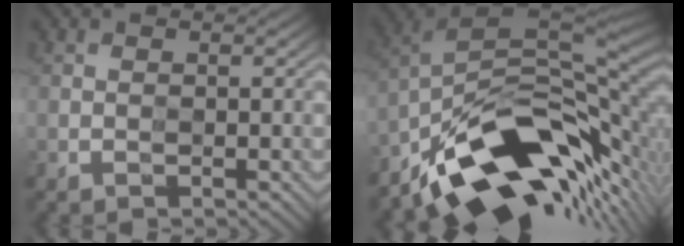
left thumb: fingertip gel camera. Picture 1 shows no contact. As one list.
[{"total": 14.3, "force": [-7.8, 5.3, 10.8], "torque": [-0.190, 0.010, -0.151]}]